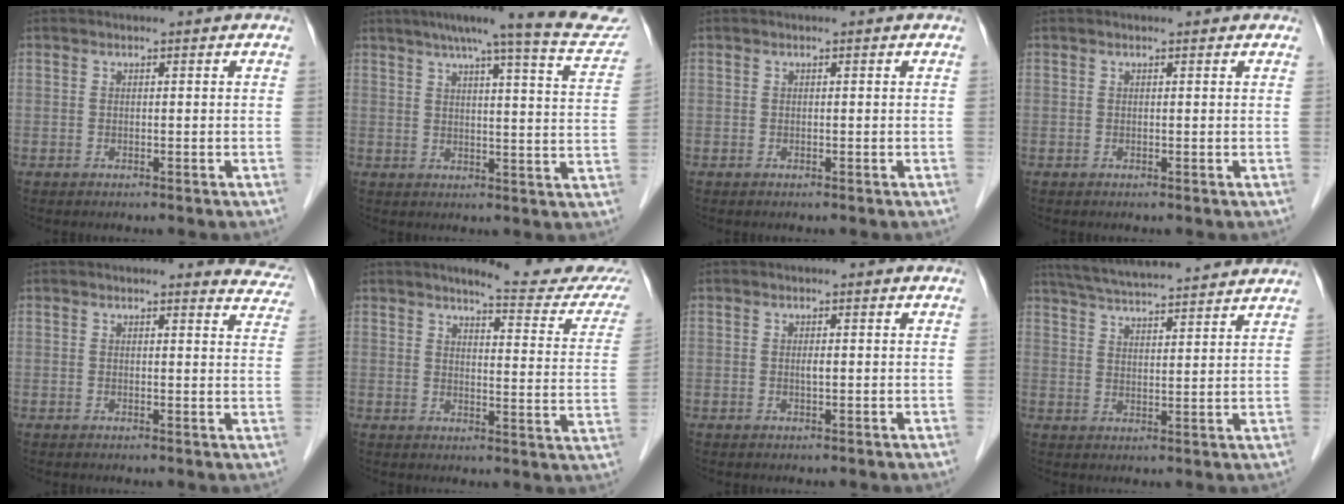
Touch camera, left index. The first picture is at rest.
{"total": 17.8, "force": [15.3, 0.8, 9.1], "torque": [-0.118, -0.013, 0.173]}
{"total": 0.0}
{"total": 0.9, "force": [0.8, 0.3, 0.4], "torque": [-0.011, 0.009, 0.007]}
{"total": 5.6, "force": [5.4, 1.3, 0.5], "torque": [0.015, -0.025, 0.027]}
{"total": 14.0, "force": [13.0, 0.4, 5.2], "torque": [-0.057, -0.061, 0.136]}
{"total": 0.8, "force": [0.0, 0.1, 0.8], "torque": [-0.016, -0.001, 0.000]}
{"total": 16.9, "force": [15.4, 1.1, 6.8], "torque": [-0.120, 0.040, 0.221]}